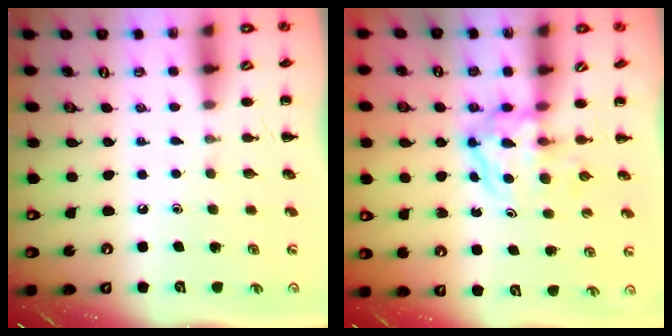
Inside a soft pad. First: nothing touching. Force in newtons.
{"total": 3.8, "press": 3.7, "slide": 0.4}